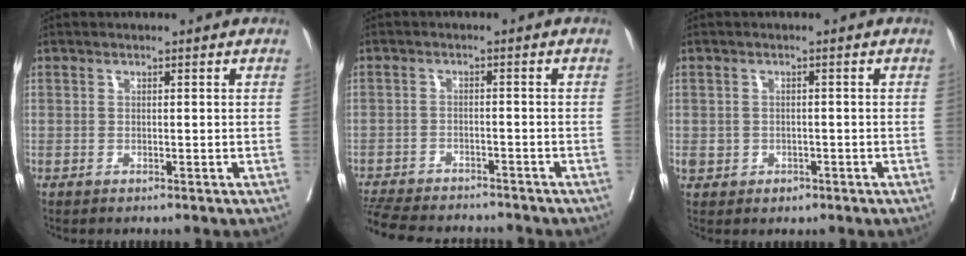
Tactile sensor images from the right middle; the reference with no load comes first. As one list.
[{"total": 13.6, "force": [-12.2, 3.1, 4.9], "torque": [-0.114, -0.013, -0.177]}, {"total": 2.6, "force": [-1.0, 2.3, 0.9], "torque": [-0.009, 0.006, -0.005]}]